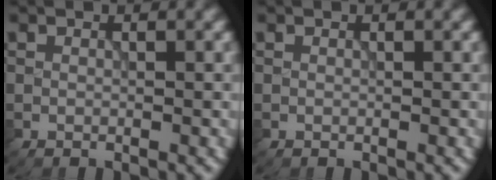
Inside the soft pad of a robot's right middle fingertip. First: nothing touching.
{"total": 0.0}